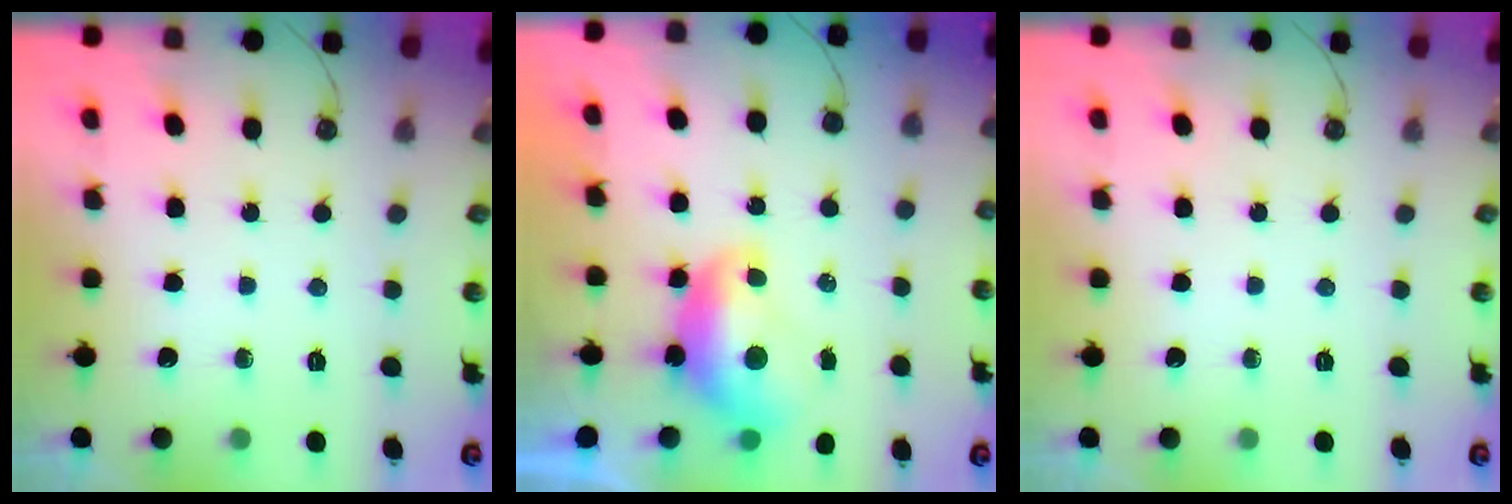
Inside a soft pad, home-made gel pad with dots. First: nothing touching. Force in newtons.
{"total": 1.6, "press": 1.6, "slide": 0.4}
{"total": 0.0}